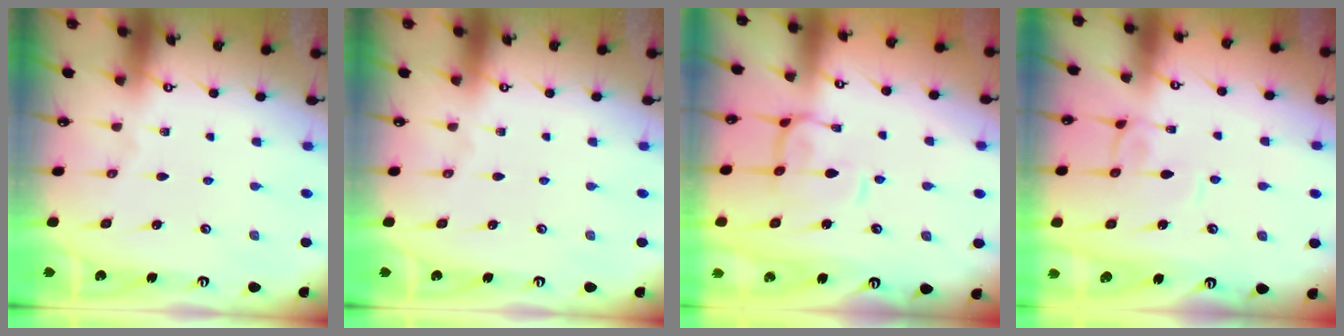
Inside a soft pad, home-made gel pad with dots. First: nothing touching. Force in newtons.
{"total": 0.0}
{"total": 2.9, "press": 2.8, "slide": 0.8}
{"total": 2.6, "press": 2.6, "slide": 0.2}